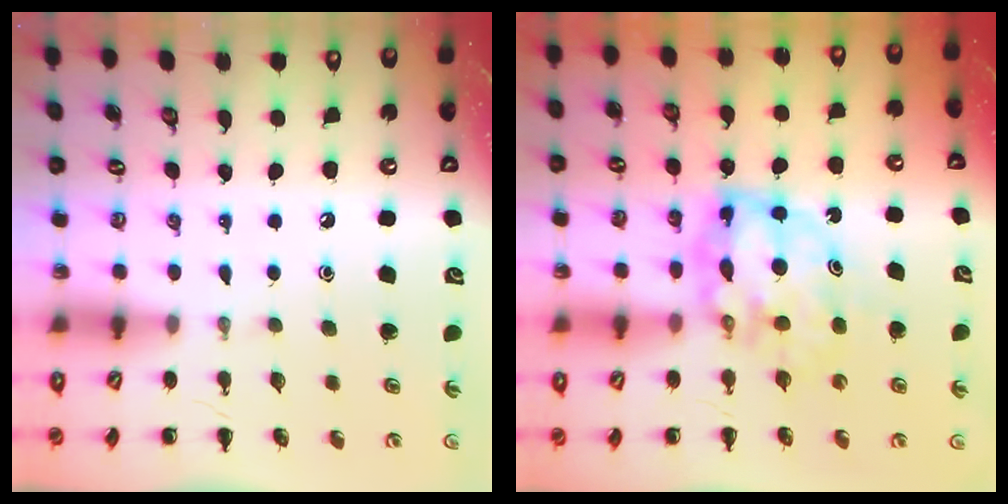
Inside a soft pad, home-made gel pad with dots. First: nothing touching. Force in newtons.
{"total": 7.0, "press": 6.8, "slide": 1.8}